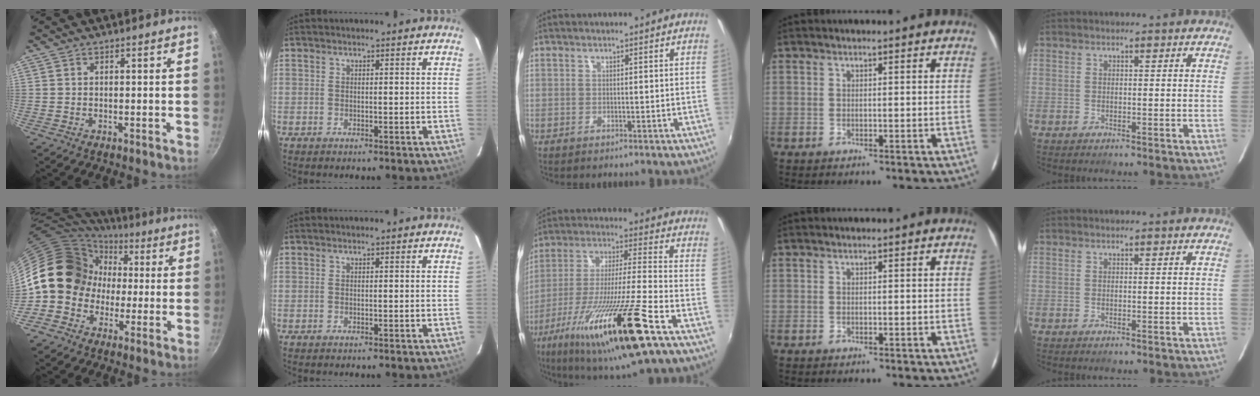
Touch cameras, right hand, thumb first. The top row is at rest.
{"thumb": {"total": 15.4, "force": [0.6, 13.3, 7.7], "torque": [-0.097, 0.041, -0.005]}, "middle": {"total": 23.4, "force": [-12.2, 1.4, 20.0], "torque": [-0.374, -0.061, -0.216]}}